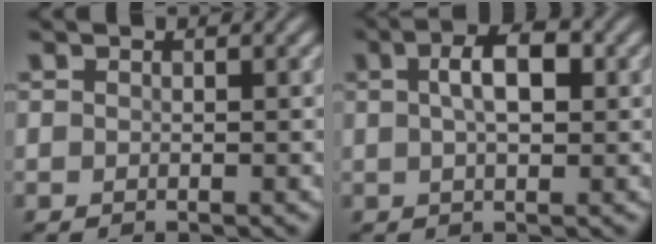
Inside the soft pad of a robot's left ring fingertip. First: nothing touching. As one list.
[{"total": 4.1, "force": [0.9, 1.8, 3.6], "torque": [-0.064, 0.008, 0.012]}]